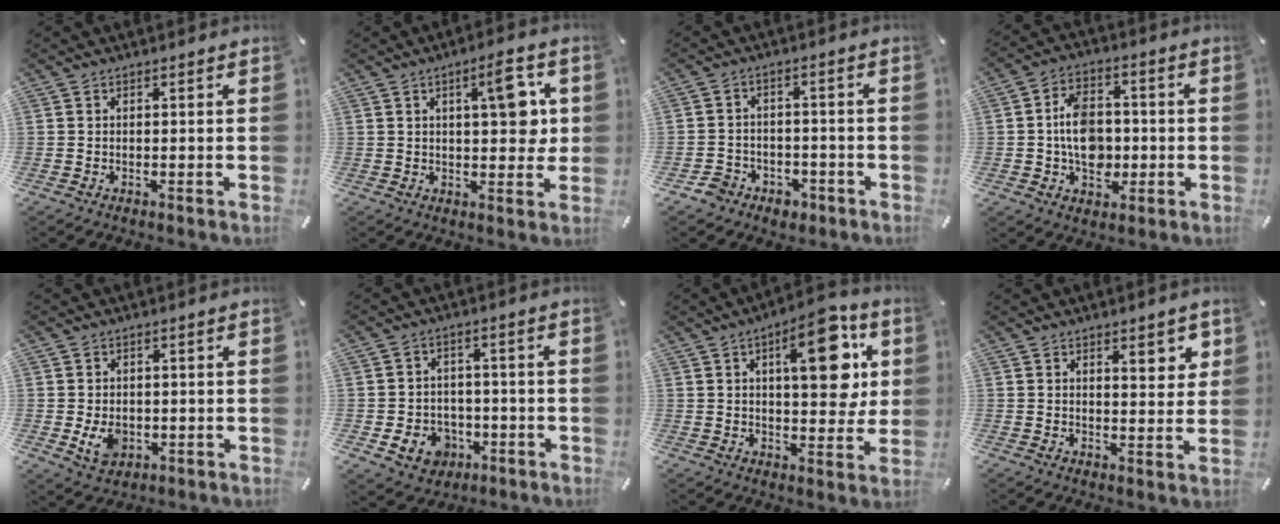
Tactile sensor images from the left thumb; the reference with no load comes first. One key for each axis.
{"total": 10.6, "fx": 3.1, "fy": 4.3, "fz": 9.1, "tx": -0.115, "ty": -0.010, "tz": 0.044}
{"total": 5.0, "fx": -2.6, "fy": 4.1, "fz": 1.0, "tx": -0.028, "ty": 0.010, "tz": -0.049}
{"total": 10.5, "fx": -0.9, "fy": 7.9, "fz": 6.8, "tx": -0.119, "ty": 0.012, "tz": -0.016}
{"total": 5.1, "fx": -0.8, "fy": 4.0, "fz": 3.1, "tx": -0.056, "ty": -0.005, "tz": -0.016}
{"total": 8.4, "fx": -2.8, "fy": 7.1, "fz": 3.5, "tx": -0.068, "ty": 0.018, "tz": -0.050}
{"total": 16.9, "fx": 6.0, "fy": 7.7, "fz": 13.8, "tx": -0.173, "ty": -0.019, "tz": 0.091}
{"total": 5.5, "fx": 3.2, "fy": 2.5, "fz": 3.8, "tx": -0.040, "ty": -0.016, "tz": 0.049}